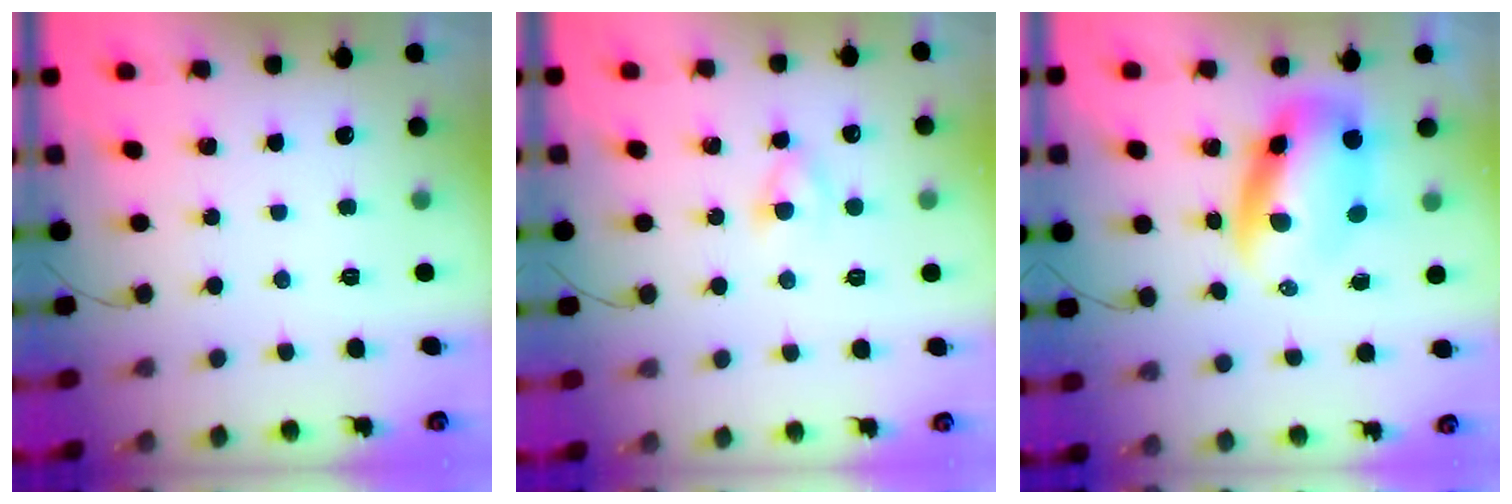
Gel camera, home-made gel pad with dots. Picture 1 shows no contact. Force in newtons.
{"total": 3.2, "press": 3.0, "slide": 1.3}
{"total": 8.5, "press": 8.3, "slide": 2.0}